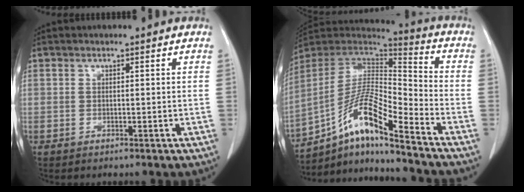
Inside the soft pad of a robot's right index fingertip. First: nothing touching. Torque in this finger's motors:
{"motor_torque": [0.99, -0.94, 0.46, 0.15]}